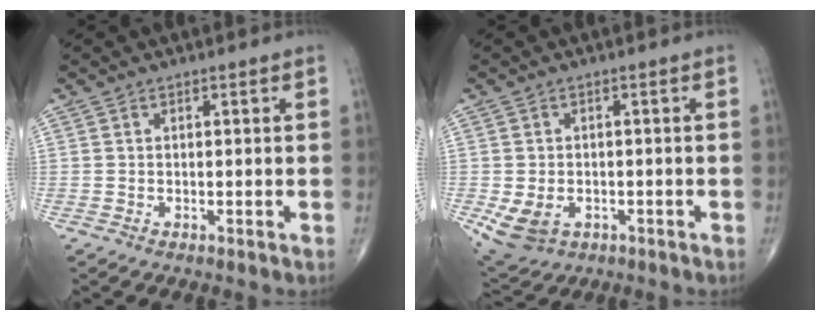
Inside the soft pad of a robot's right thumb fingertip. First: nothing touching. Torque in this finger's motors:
{"motor_torque": [0.28, 0.05, -0.06, -0.14, 0.04]}